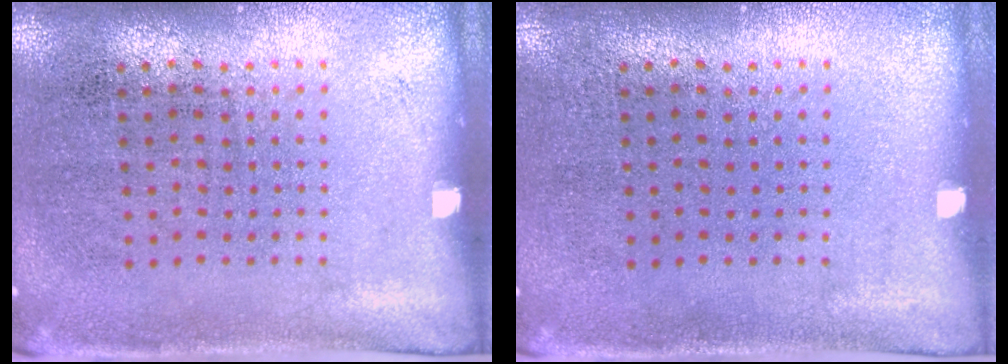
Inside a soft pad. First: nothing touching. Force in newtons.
{"total": 0.0}